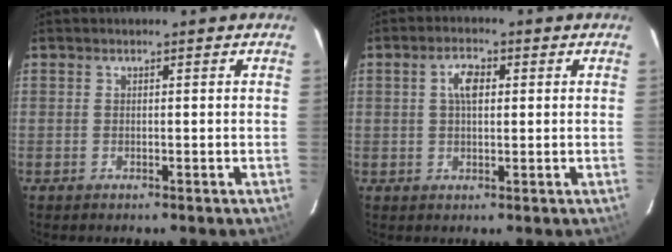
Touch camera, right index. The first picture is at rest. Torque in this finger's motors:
{"motor_torque": [0.22, 0.16, 0.33, 0.06]}